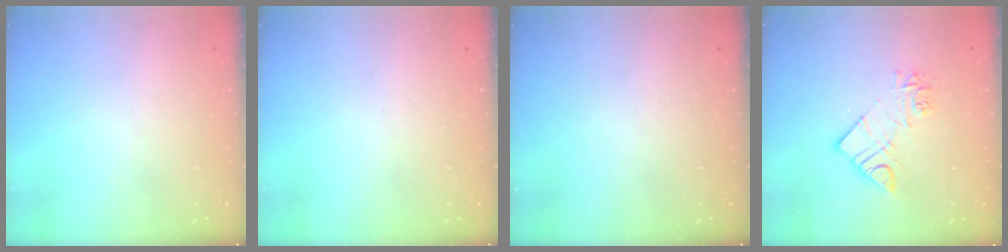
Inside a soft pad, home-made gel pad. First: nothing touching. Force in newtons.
{"total": 0.0}
{"total": 0.0}
{"total": 10.5, "press": 10.4, "slide": 1.1}